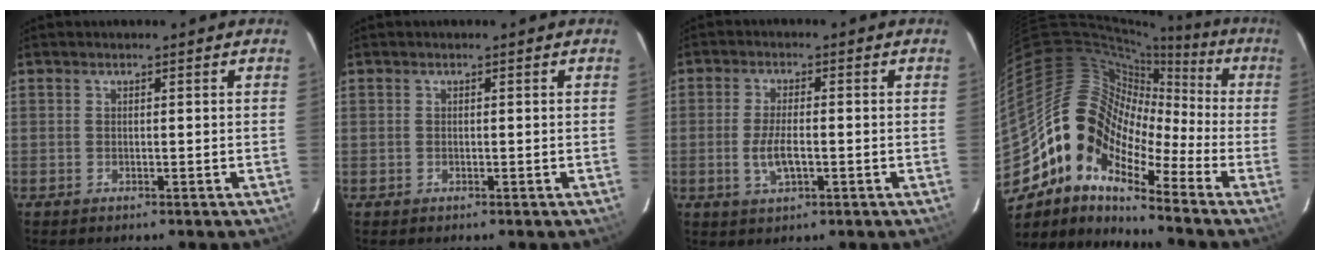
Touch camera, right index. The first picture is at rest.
{"total": 0.0}
{"total": 5.3, "force": [-1.3, 1.8, 4.8], "torque": [-0.096, -0.007, -0.024]}
{"total": 14.6, "force": [-7.3, 8.9, 9.1], "torque": [-0.150, 0.012, -0.165]}